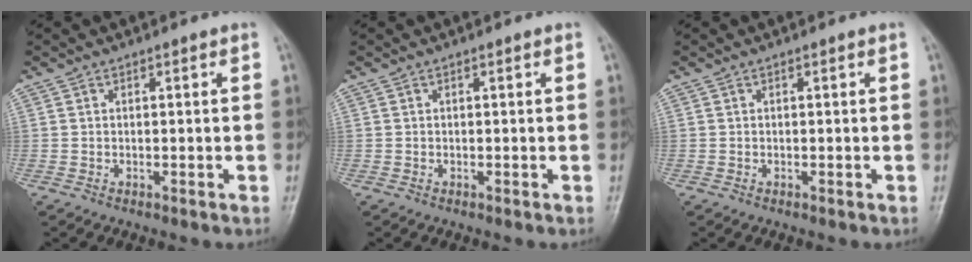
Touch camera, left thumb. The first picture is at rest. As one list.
[{"total": 0.0}, {"total": 0.0}]